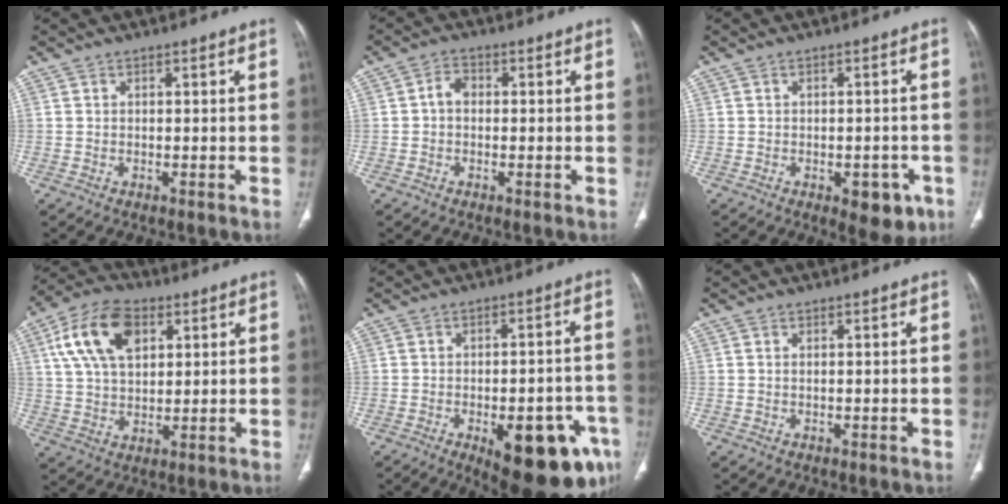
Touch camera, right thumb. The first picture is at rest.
{"total": 2.8, "force": [-0.2, 2.1, 1.9], "torque": [-0.026, 0.011, -0.010]}
{"total": 6.5, "force": [-2.9, 3.4, 4.7], "torque": [-0.034, 0.008, -0.029]}
{"total": 14.3, "force": [5.2, 8.7, 10.1], "torque": [-0.178, 0.001, 0.096]}
{"total": 18.9, "force": [-8.1, 7.7, 15.2], "torque": [-0.137, 0.023, -0.091]}
{"total": 0.0}